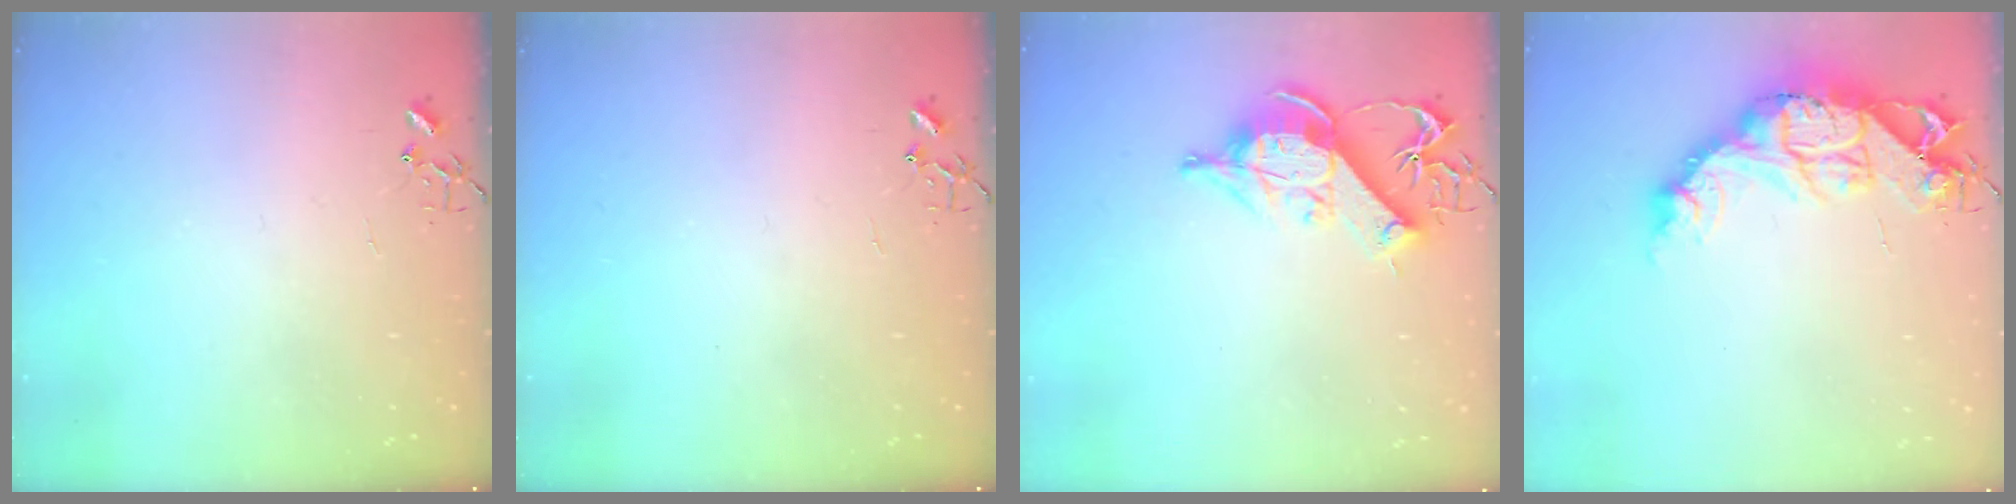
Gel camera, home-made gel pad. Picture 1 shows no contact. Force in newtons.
{"total": 0.0}
{"total": 12.7, "press": 12.5, "slide": 2.0}
{"total": 16.7, "press": 16.6, "slide": 1.4}